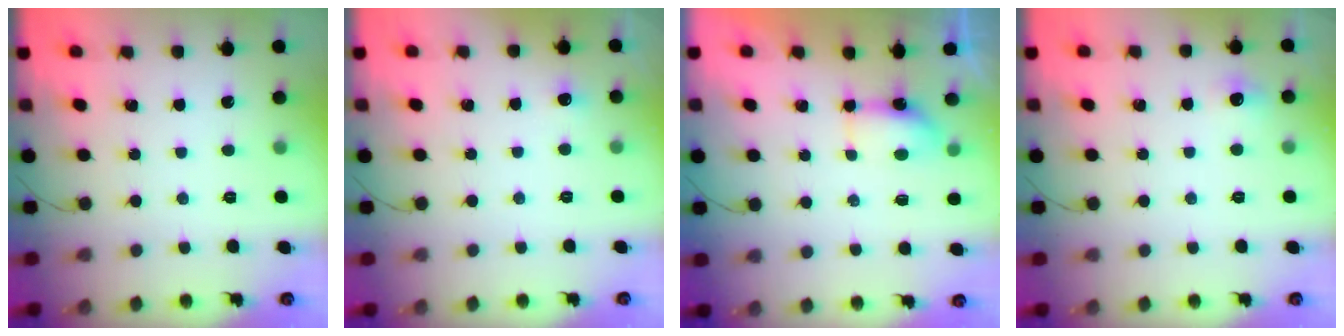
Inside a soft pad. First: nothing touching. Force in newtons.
{"total": 2.9, "press": 2.7, "slide": 1.0}
{"total": 4.9, "press": 4.8, "slide": 0.7}
{"total": 4.8, "press": 4.5, "slide": 1.5}